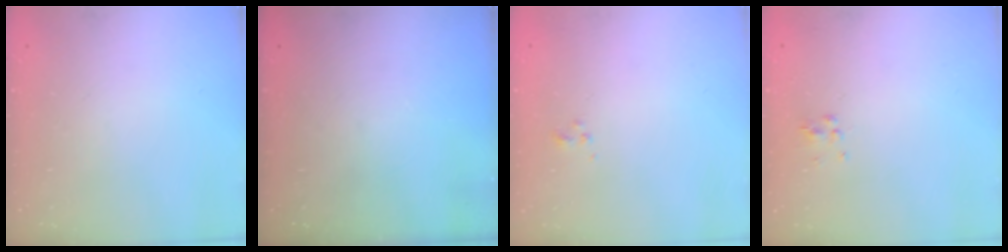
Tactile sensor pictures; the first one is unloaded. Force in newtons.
{"total": 0.0}
{"total": 1.4, "press": 1.3, "slide": 0.6}
{"total": 4.2, "press": 4.1, "slide": 0.9}